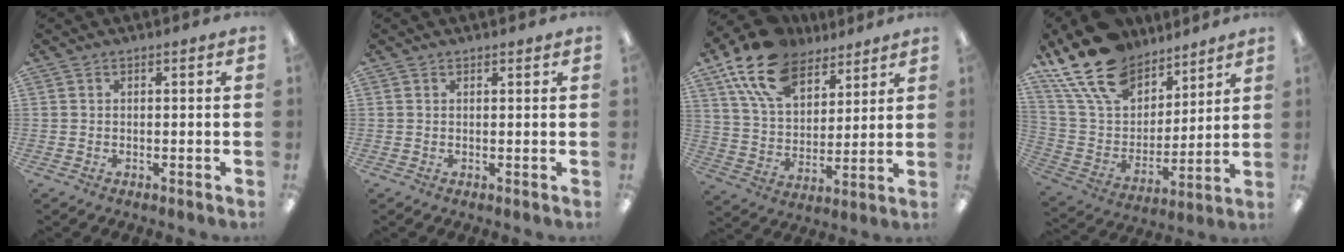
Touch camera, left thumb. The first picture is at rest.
{"total": 0.6, "force": [0.5, 0.3, 0.1], "torque": [0.006, -0.003, 0.008]}
{"total": 16.8, "force": [11.6, 9.1, 8.1], "torque": [-0.164, -0.050, 0.216]}
{"total": 19.7, "force": [14.3, 10.9, 8.0], "torque": [-0.172, -0.087, 0.269]}